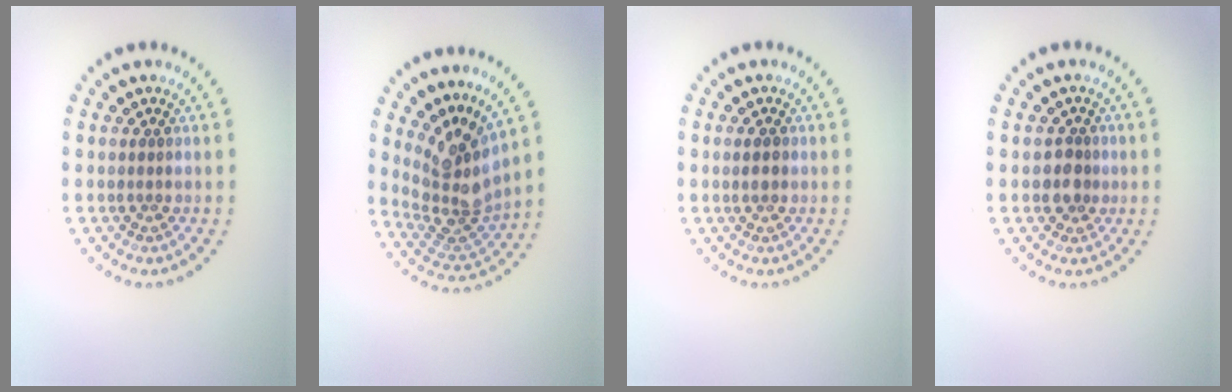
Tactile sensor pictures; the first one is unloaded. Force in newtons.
{"total": 4.6, "press": 3.3, "slide": 3.3}
{"total": 1.2, "press": 1.1, "slide": 0.2}
{"total": 1.9, "press": 1.6, "slide": 1.0}